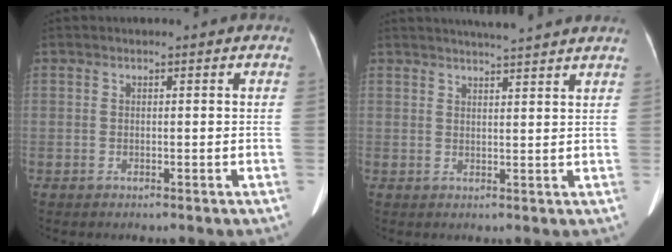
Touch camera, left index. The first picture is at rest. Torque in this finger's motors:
{"motor_torque": [0.59, -0.98, 0.04, 0.07]}